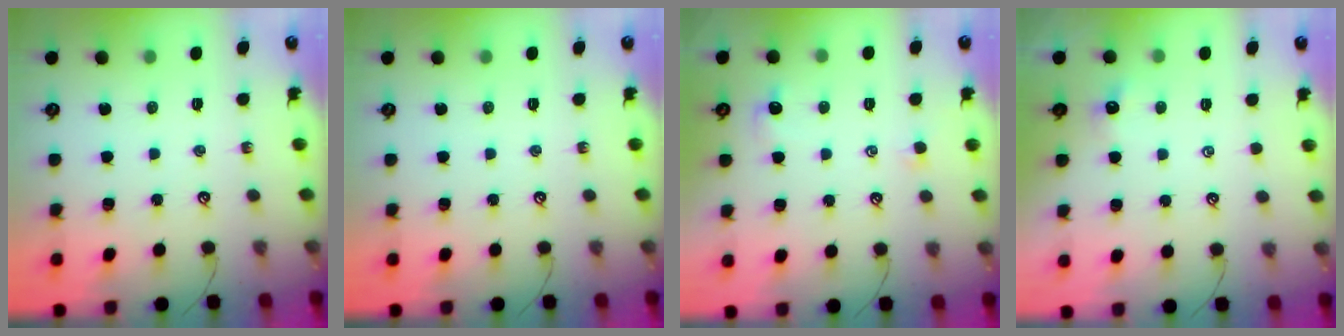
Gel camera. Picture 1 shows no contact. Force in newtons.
{"total": 0.0}
{"total": 1.0, "press": 0.8, "slide": 0.6}
{"total": 1.2, "press": 1.1, "slide": 0.5}